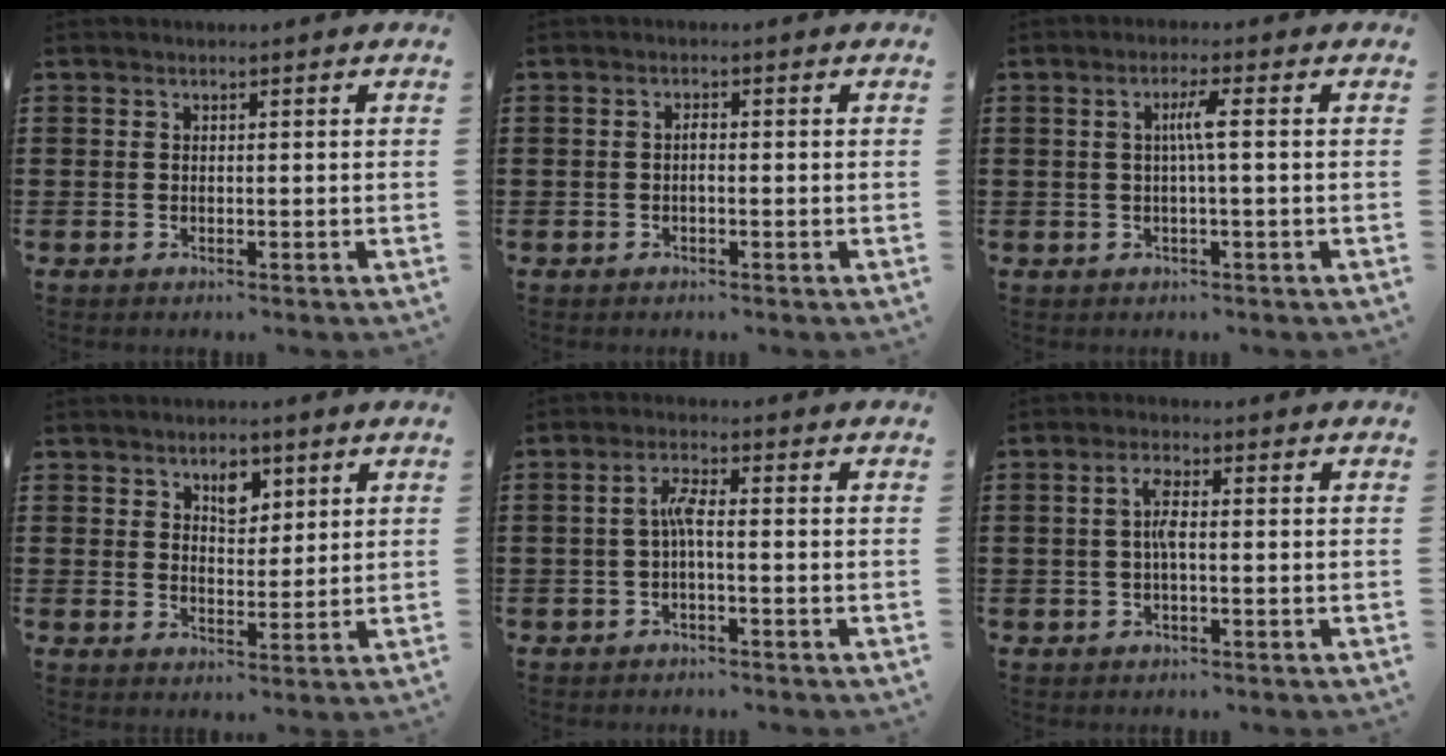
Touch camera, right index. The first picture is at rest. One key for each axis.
{"total": 1.2, "fx": -0.3, "fy": 0.3, "fz": 1.1, "tx": -0.022, "ty": -0.002, "tz": -0.005}
{"total": 3.1, "fx": 0.1, "fy": -0.2, "fz": 3.1, "tx": -0.059, "ty": -0.003, "tz": -0.004}
{"total": 4.0, "fx": 2.4, "fy": 2.2, "fz": 2.2, "tx": -0.035, "ty": 0.003, "tz": 0.040}
{"total": 3.2, "fx": -0.5, "fy": 0.5, "fz": 3.1, "tx": -0.059, "ty": 0.002, "tz": -0.012}
{"total": 3.1, "fx": -0.3, "fy": 0.7, "fz": 3.0, "tx": -0.063, "ty": -0.001, "tz": -0.009}